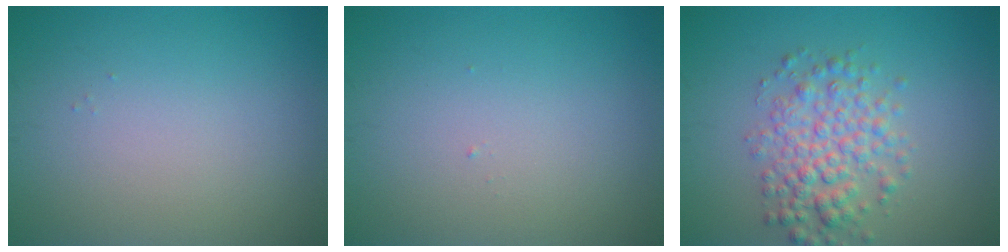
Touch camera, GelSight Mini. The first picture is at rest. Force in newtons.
{"total": 0.0}
{"total": 4.4, "press": 4.4, "slide": 0.0}